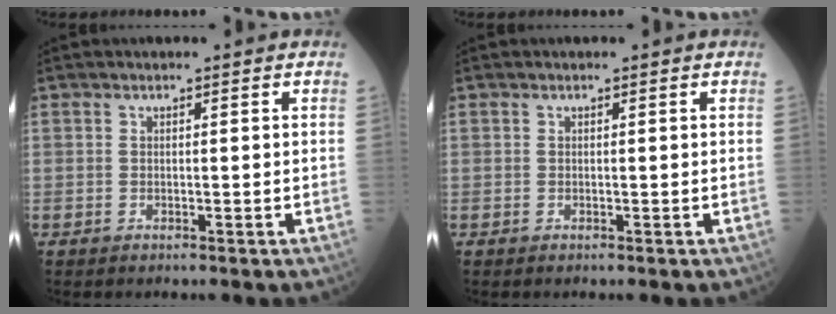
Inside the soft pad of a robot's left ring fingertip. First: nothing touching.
{"total": 0.0}